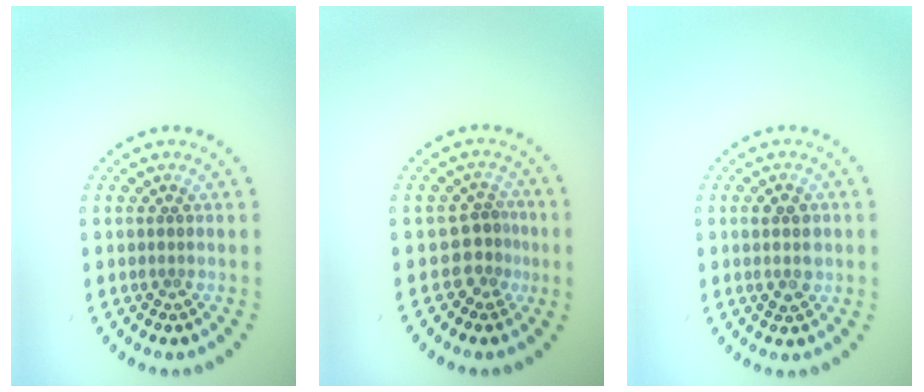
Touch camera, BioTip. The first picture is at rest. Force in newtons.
{"total": 2.2, "press": 1.6, "slide": 1.5}
{"total": 2.1, "press": 2.1, "slide": 0.1}